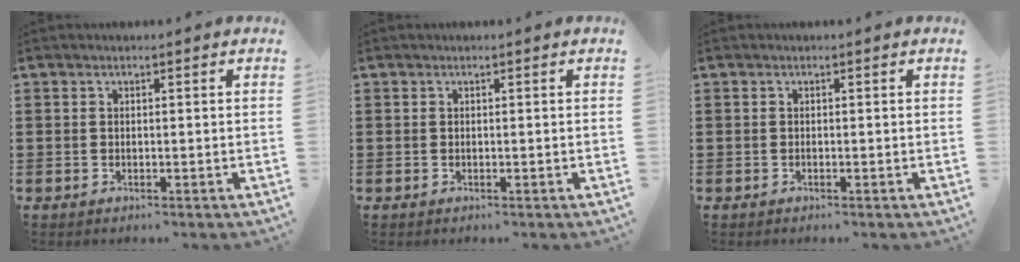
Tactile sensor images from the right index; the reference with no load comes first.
{"total": 0.0}
{"total": 0.0}